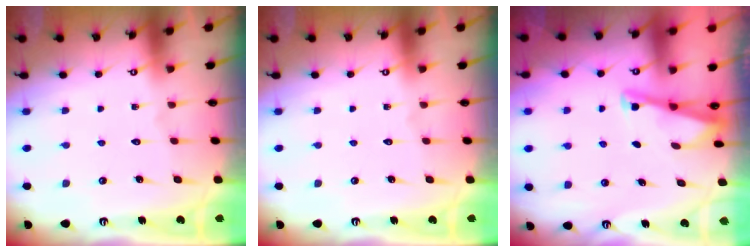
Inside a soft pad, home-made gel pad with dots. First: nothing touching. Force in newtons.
{"total": 0.0}
{"total": 2.7, "press": 2.7, "slide": 0.3}